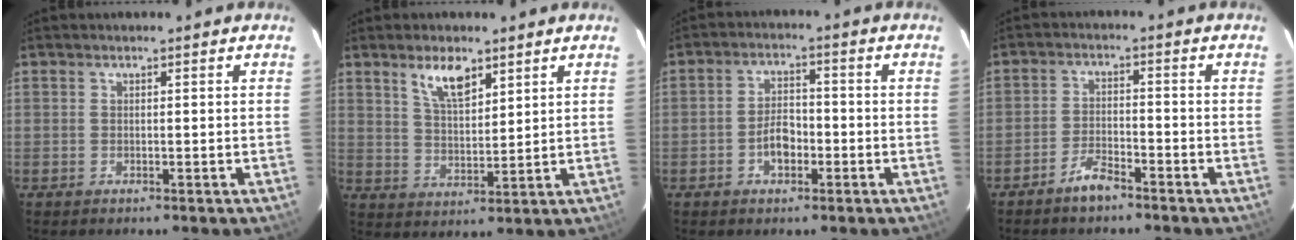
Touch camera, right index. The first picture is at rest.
{"total": 6.9, "force": [4.4, 2.7, 4.6], "torque": [-0.080, 0.002, 0.087]}
{"total": 4.9, "force": [-2.1, 2.9, 3.3], "torque": [-0.067, 0.008, -0.033]}
{"total": 4.4, "force": [-3.7, 1.2, 2.1], "torque": [-0.056, 0.006, -0.070]}